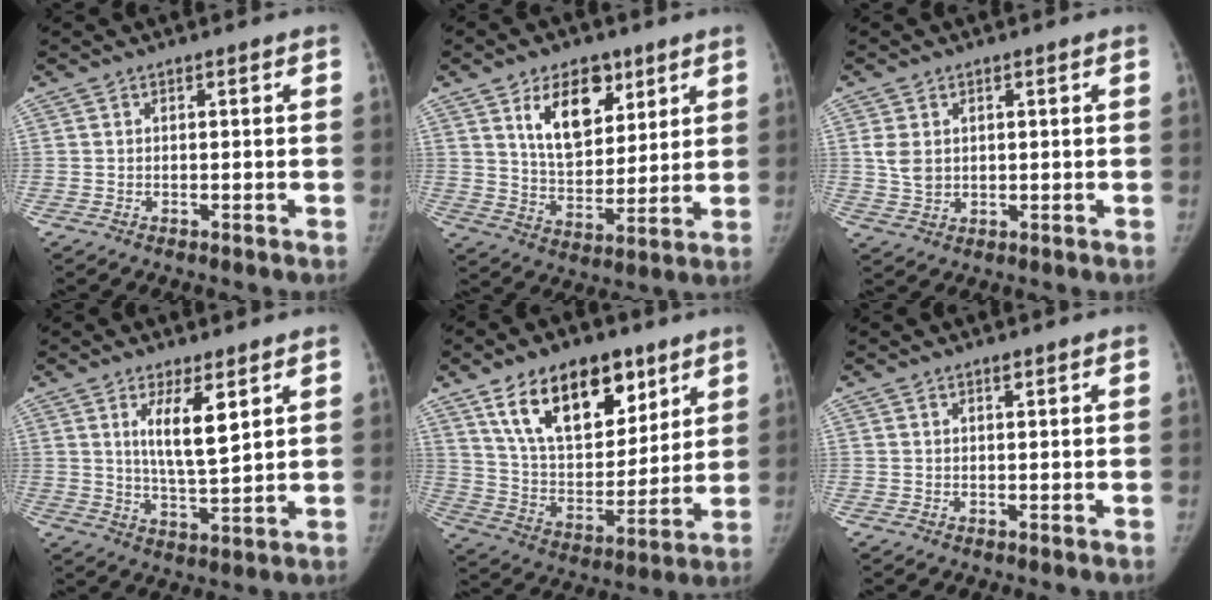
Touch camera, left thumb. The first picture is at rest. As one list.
[{"total": 13.4, "force": [6.8, 8.0, 8.3], "torque": [-0.096, -0.041, 0.124]}, {"total": 4.1, "force": [1.1, 3.2, 2.4], "torque": [-0.038, -0.006, 0.030]}, {"total": 8.2, "force": [3.5, 2.2, 7.0], "torque": [-0.112, -0.035, 0.069]}, {"total": 21.5, "force": [12.1, 11.8, 13.2], "torque": [-0.170, -0.045, 0.216]}, {"total": 0.9, "force": [0.7, 0.3, 0.5], "torque": [-0.005, -0.004, 0.012]}]